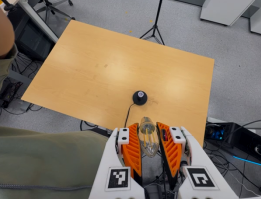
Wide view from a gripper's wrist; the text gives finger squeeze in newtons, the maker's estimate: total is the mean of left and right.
{"total": 19.8, "left": 21.8, "right": 17.9}